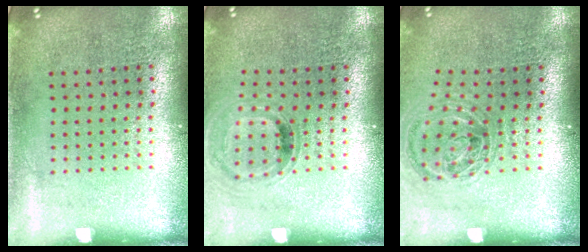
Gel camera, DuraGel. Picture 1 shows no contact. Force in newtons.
{"total": 0.8, "press": 0.8, "slide": 0.1}
{"total": 1.2, "press": 1.1, "slide": 0.4}